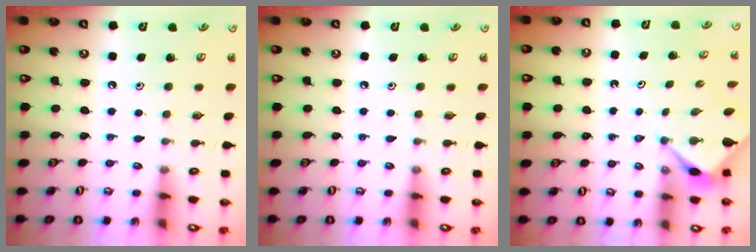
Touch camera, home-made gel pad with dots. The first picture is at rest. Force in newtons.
{"total": 0.0}
{"total": 2.9, "press": 2.9, "slide": 0.2}